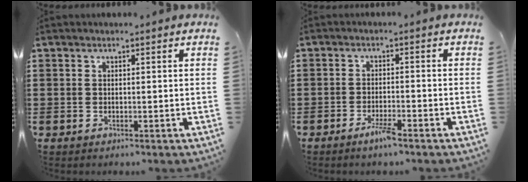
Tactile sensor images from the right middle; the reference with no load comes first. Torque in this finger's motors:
{"motor_torque": [1.21, -0.92, 0.12, 0.05]}